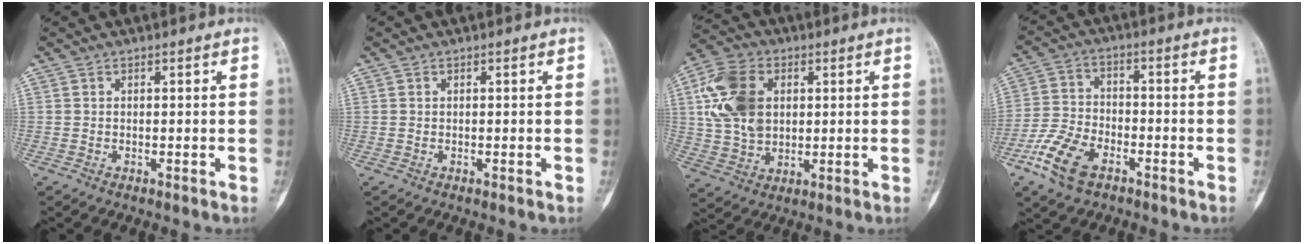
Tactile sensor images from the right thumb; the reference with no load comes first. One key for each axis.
{"total": 0.0}
{"total": 14.2, "fx": 3.1, "fy": 9.9, "fz": 9.6, "tx": -0.178, "ty": 0.004, "tz": 0.057}
{"total": 10.7, "fx": -6.0, "fy": 5.8, "fz": 6.6, "tx": -0.137, "ty": 0.018, "tz": -0.120}